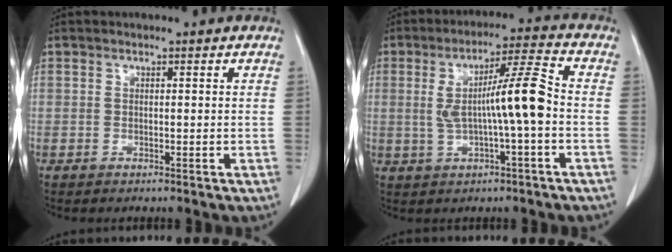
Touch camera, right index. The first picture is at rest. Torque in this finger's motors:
{"motor_torque": [0.68, -0.23, 0.32, 0.15]}